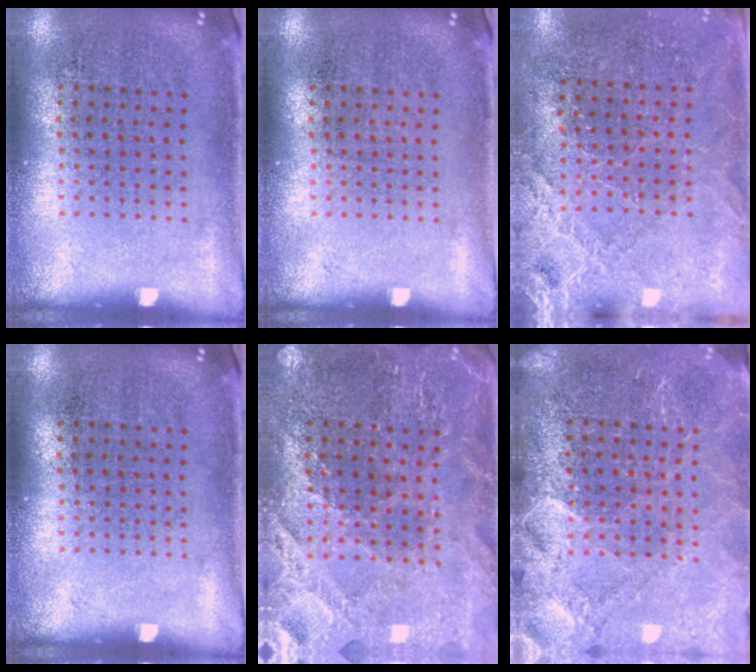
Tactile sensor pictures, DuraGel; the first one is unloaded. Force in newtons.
{"total": 0.0}
{"total": 2.7, "press": 2.7, "slide": 0.3}
{"total": 0.0}
{"total": 2.4, "press": 2.3, "slide": 0.2}
{"total": 3.4, "press": 3.0, "slide": 1.6}